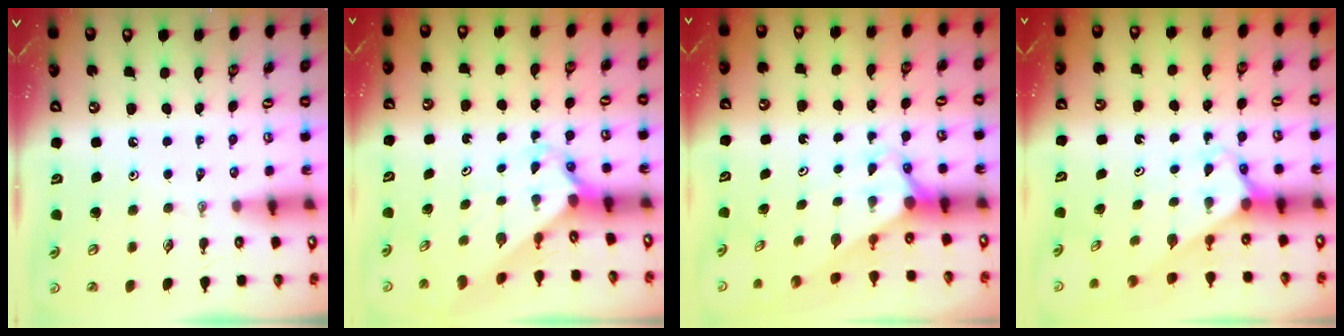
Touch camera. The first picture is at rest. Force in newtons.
{"total": 2.4, "press": 2.4, "slide": 0.2}
{"total": 2.8, "press": 2.8, "slide": 0.0}
{"total": 2.6, "press": 2.6, "slide": 0.2}